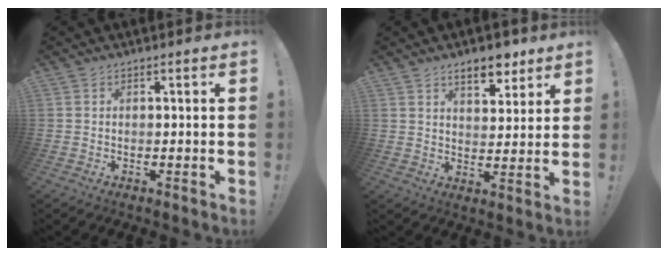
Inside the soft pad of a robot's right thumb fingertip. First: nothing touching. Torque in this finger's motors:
{"motor_torque": [0.71, 1.34, 0.68, 0.31, 0.01]}